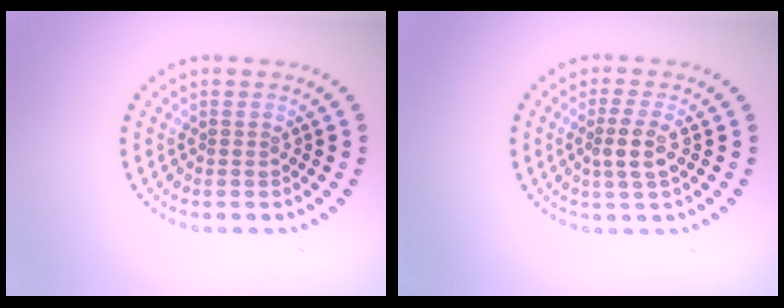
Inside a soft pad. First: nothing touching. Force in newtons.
{"total": 2.5, "press": 2.2, "slide": 1.2}